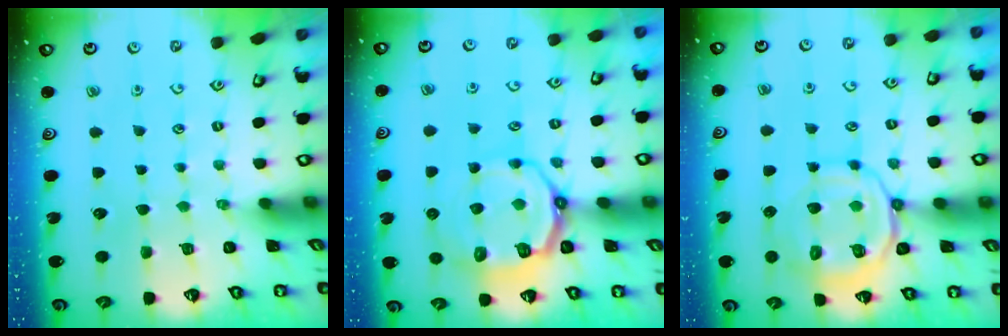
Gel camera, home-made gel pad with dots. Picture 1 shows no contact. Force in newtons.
{"total": 11.7, "press": 11.2, "slide": 3.5}
{"total": 12.4, "press": 12.3, "slide": 1.8}